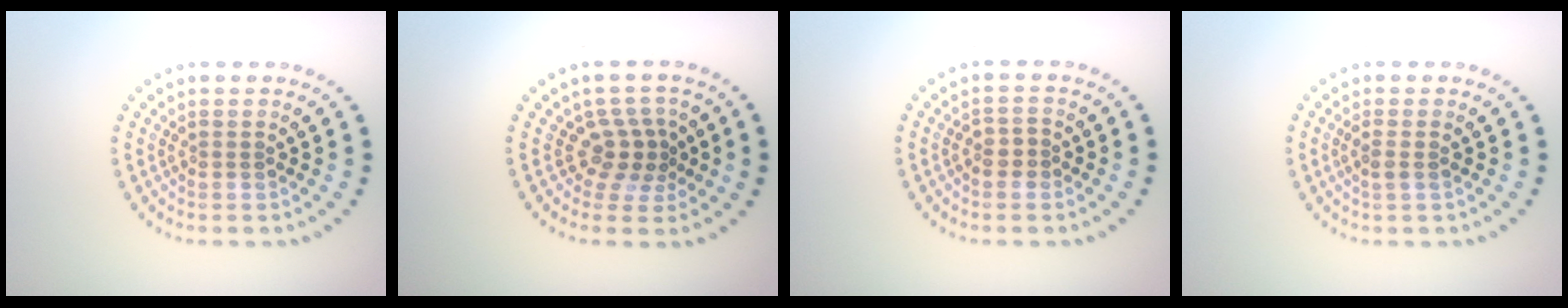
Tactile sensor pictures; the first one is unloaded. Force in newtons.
{"total": 2.9, "press": 2.2, "slide": 1.9}
{"total": 1.5, "press": 1.4, "slide": 0.4}
{"total": 1.3, "press": 1.1, "slide": 0.6}